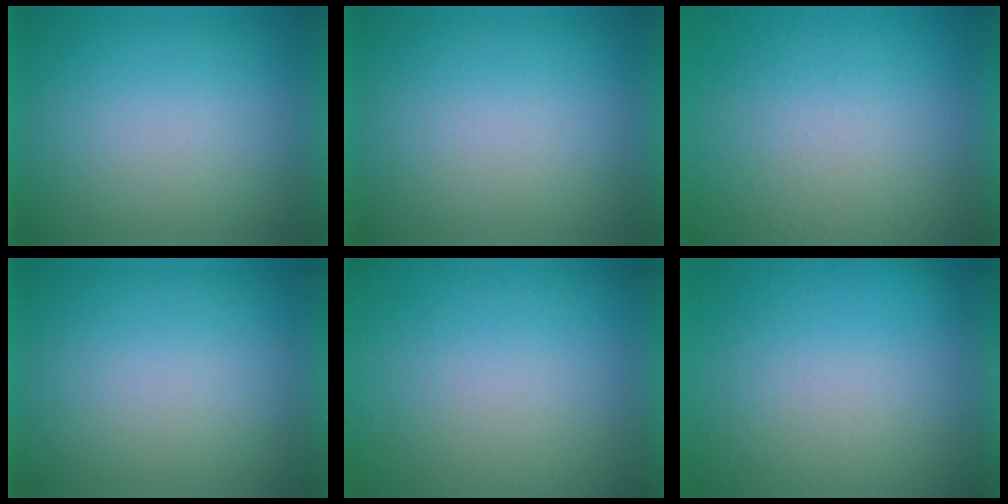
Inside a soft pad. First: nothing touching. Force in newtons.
{"total": 0.0}
{"total": 7.1}
{"total": 0.0}
{"total": 4.7}
{"total": 5.8}